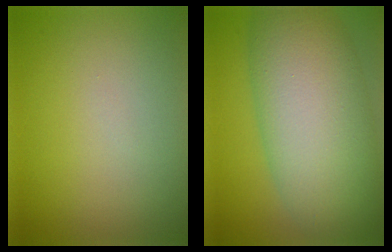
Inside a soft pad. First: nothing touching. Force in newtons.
{"total": 11.4, "press": 11.4, "slide": 0.6}